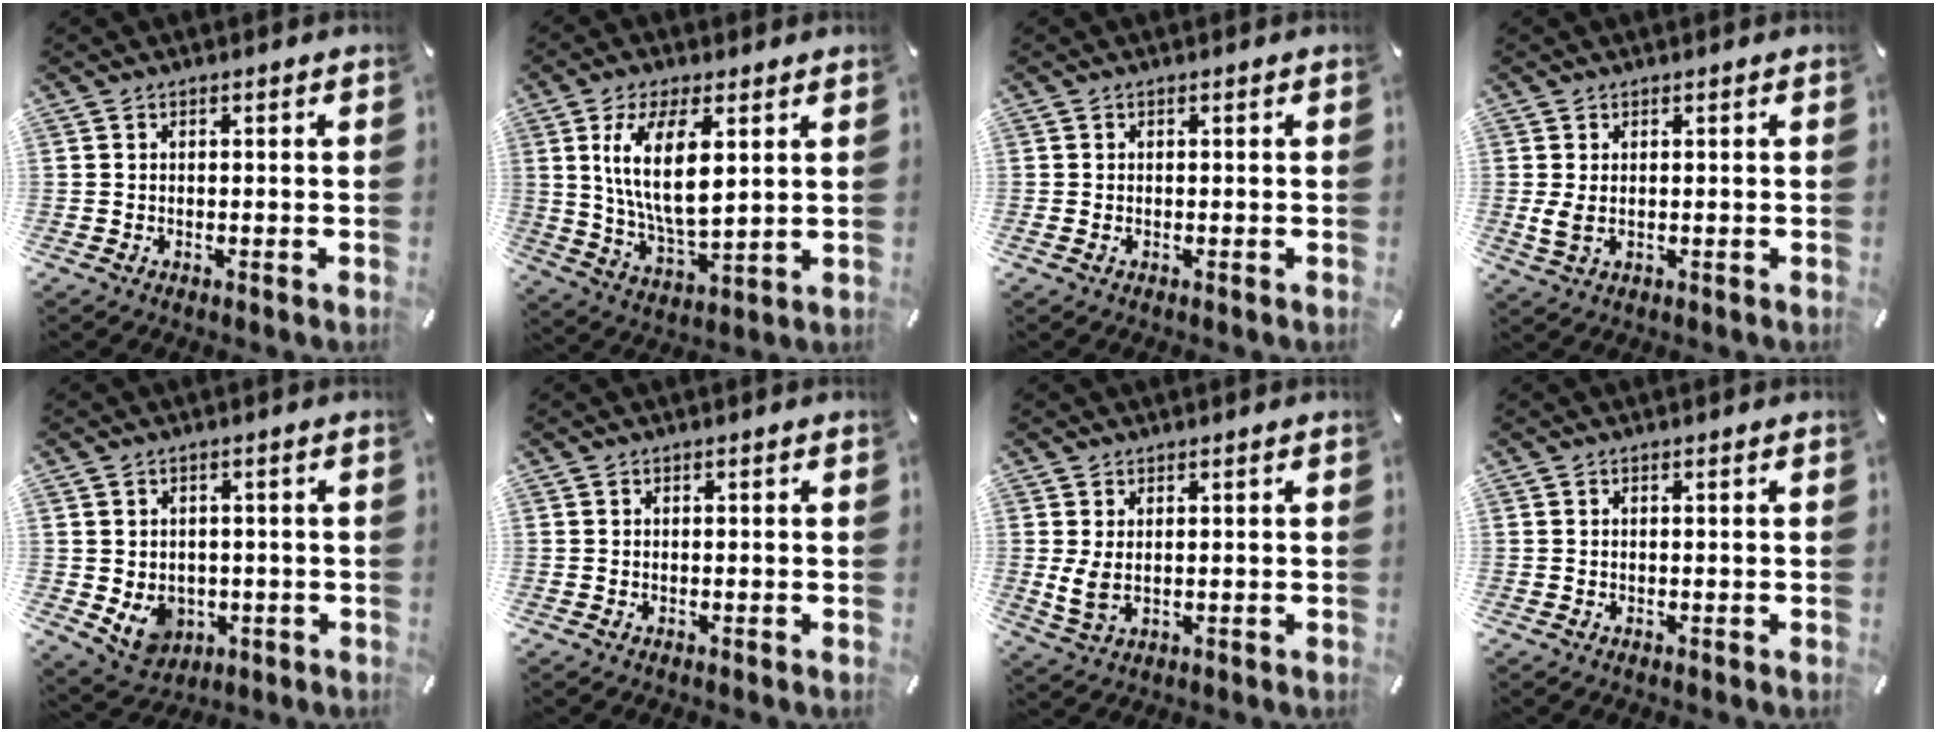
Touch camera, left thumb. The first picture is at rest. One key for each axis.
{"total": 13.5, "fx": 4.5, "fy": 5.9, "fz": 11.3, "tx": -0.227, "ty": -0.013, "tz": 0.076}
{"total": 0.6, "fx": -0.2, "fy": 0.3, "fz": 0.4, "tx": -0.009, "ty": -0.002, "tz": -0.004}
{"total": 3.0, "fx": 0.3, "fy": 1.8, "fz": 2.4, "tx": -0.053, "ty": -0.008, "tz": 0.002}
{"total": 6.5, "fx": -0.8, "fy": 5.8, "fz": 2.8, "tx": -0.047, "ty": 0.001, "tz": -0.012}
{"total": 0.0}
{"total": 4.6, "fx": 0.8, "fy": 2.6, "fz": 3.8, "tx": -0.083, "ty": -0.009, "tz": 0.013}
{"total": 0.0}